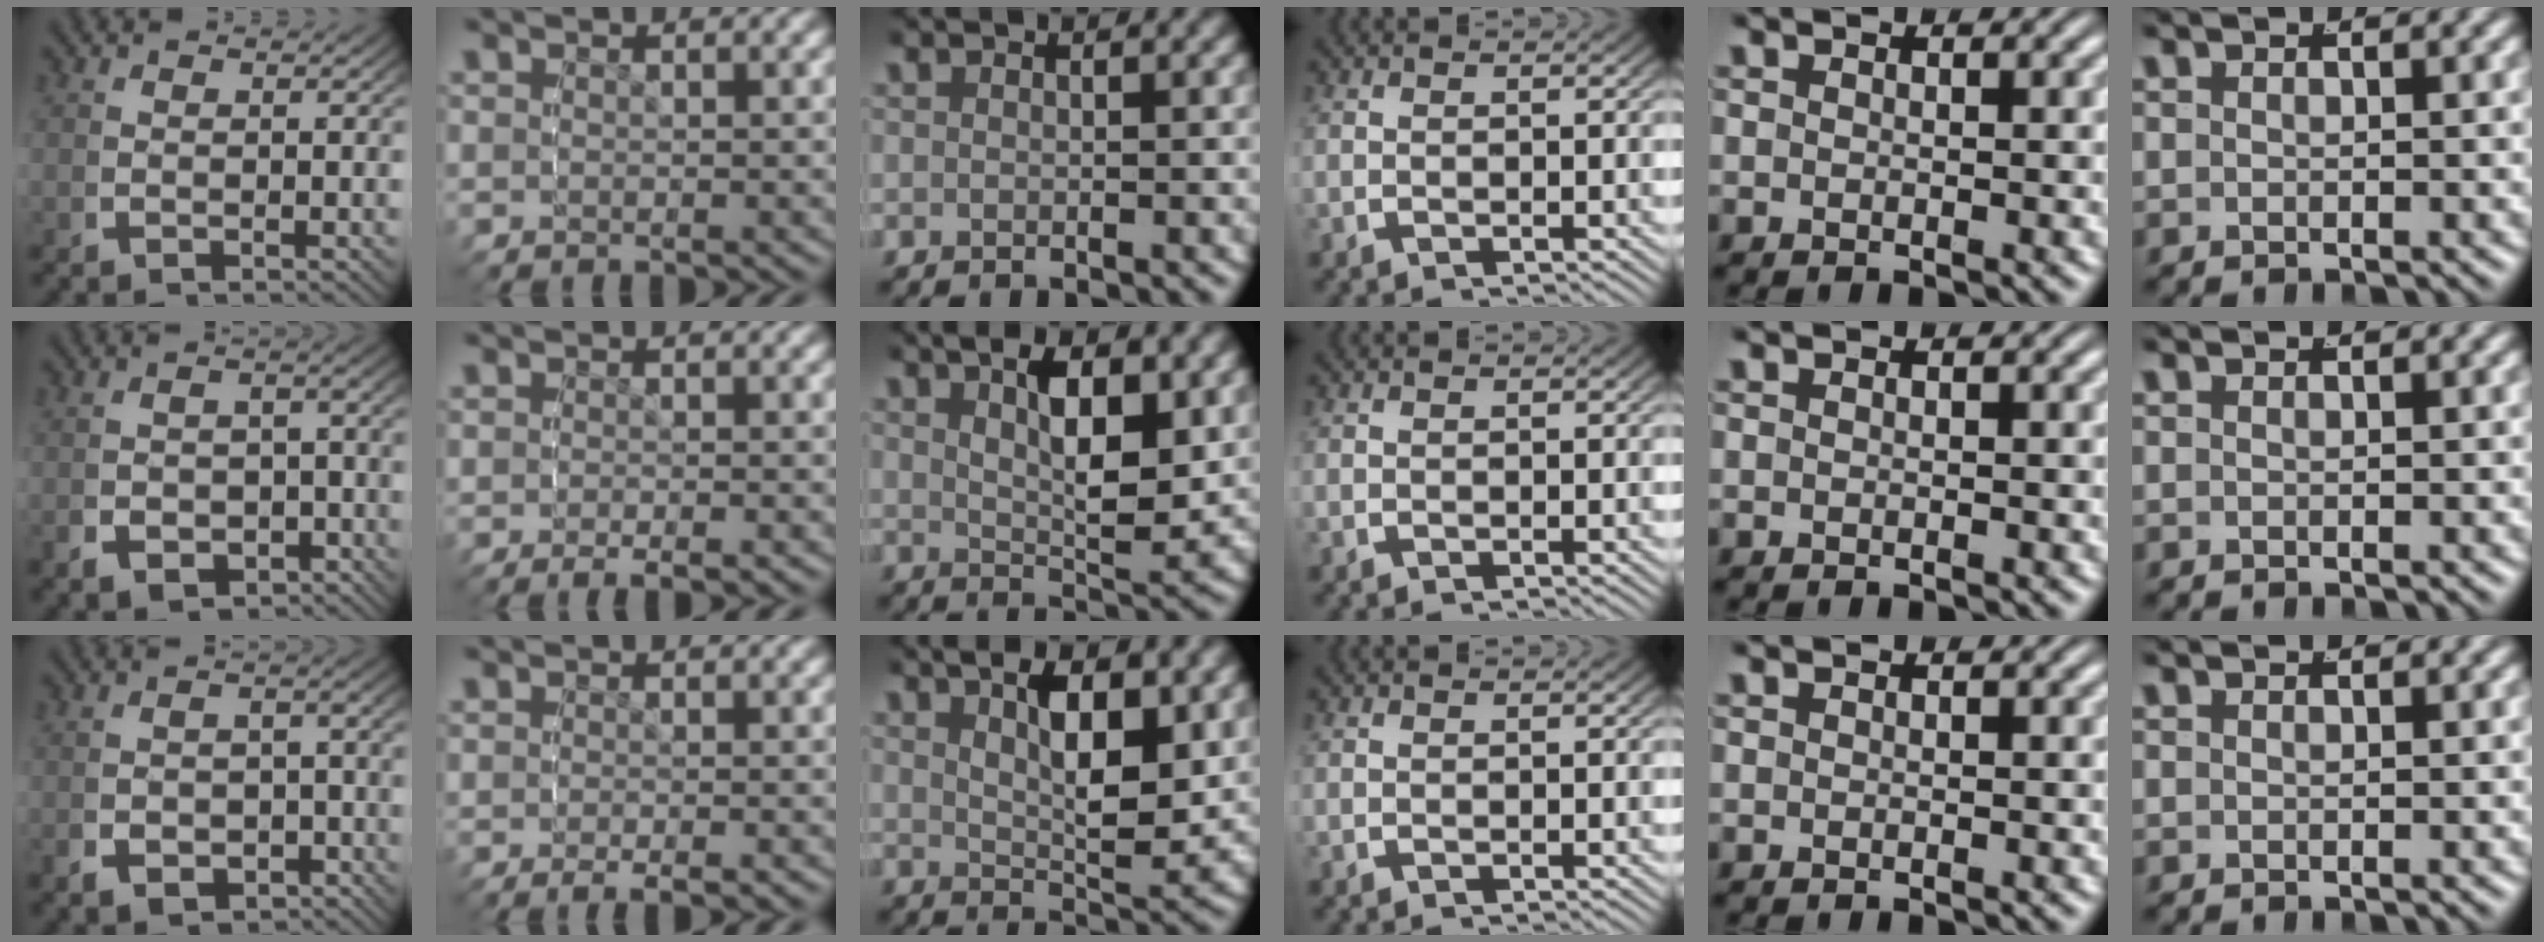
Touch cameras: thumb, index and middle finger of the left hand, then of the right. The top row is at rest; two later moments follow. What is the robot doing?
{"motion": "grasp_and_lifting", "object": "sponge"}